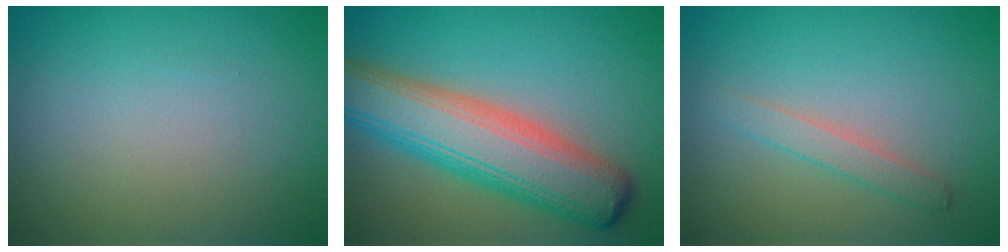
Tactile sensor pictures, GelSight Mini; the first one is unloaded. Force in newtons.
{"total": 9.3, "press": 9.3, "slide": 0.3}
{"total": 1.7, "press": 1.7, "slide": 0.1}